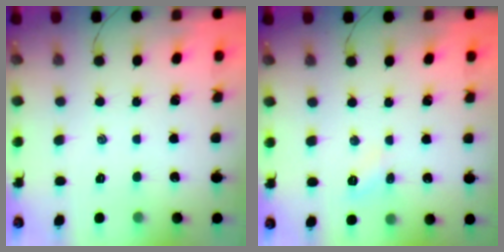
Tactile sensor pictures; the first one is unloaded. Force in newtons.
{"total": 5.0, "press": 4.8, "slide": 1.6}